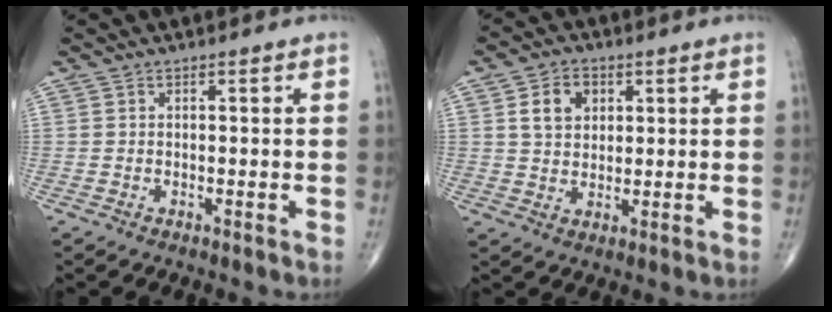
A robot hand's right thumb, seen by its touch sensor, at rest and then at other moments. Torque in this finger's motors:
{"motor_torque": [0.26, 1.21, 0.72, 0.14, 0.05]}